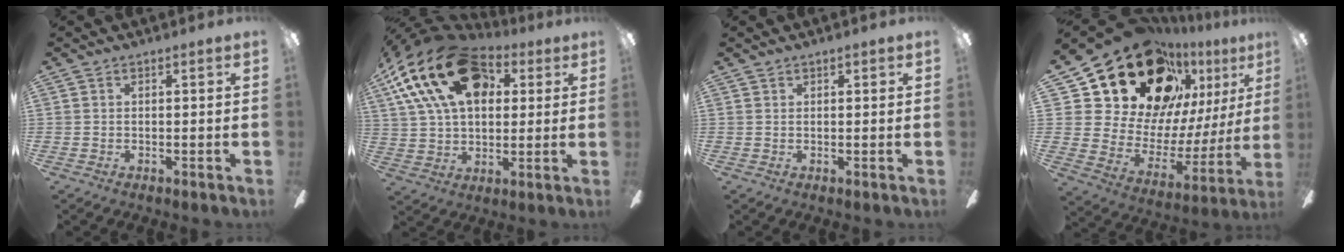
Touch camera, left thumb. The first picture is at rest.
{"total": 23.9, "force": [10.4, 14.5, 15.9], "torque": [-0.309, -0.036, 0.175]}
{"total": 0.9, "force": [0.8, 0.5, 0.1], "torque": [-0.002, 0.001, 0.015]}
{"total": 26.8, "force": [18.5, 14.8, 12.7], "torque": [-0.221, -0.130, 0.351]}